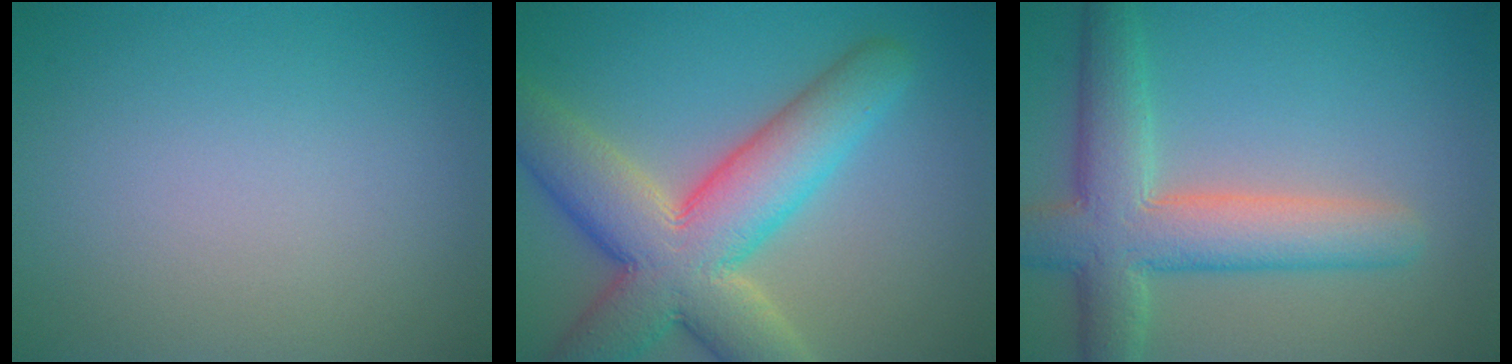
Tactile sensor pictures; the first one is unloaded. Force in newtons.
{"total": 11.0, "press": 10.9, "slide": 0.6}
{"total": 7.3, "press": 7.2, "slide": 0.8}